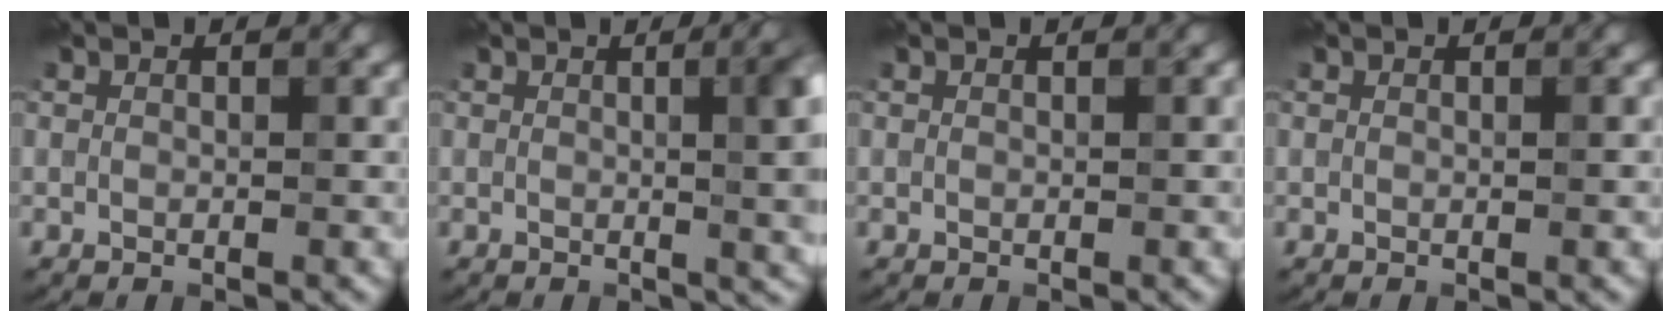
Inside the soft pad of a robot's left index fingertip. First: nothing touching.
{"total": 8.5, "force": [0.9, 3.8, 7.6], "torque": [-0.045, 0.011, 0.013]}
{"total": 0.0}
{"total": 0.6, "force": [0.0, 0.1, 0.6], "torque": [-0.004, 0.001, -0.001]}